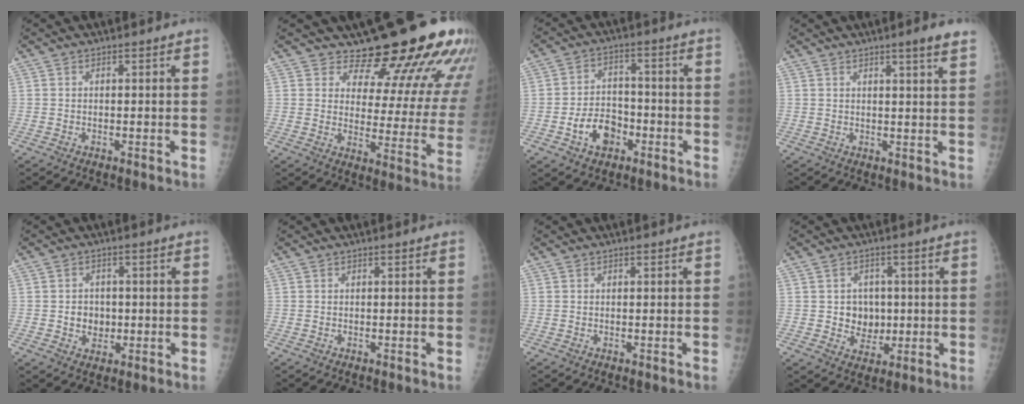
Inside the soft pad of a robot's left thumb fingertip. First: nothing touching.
{"total": 18.6, "force": [15.5, 6.3, 8.0], "torque": [-0.062, -0.108, 0.189]}
{"total": 8.2, "force": [-3.5, 5.8, 4.5], "torque": [-0.055, 0.028, -0.059]}
{"total": 4.6, "force": [3.1, -0.1, 3.3], "torque": [-0.044, -0.014, 0.041]}
{"total": 4.1, "force": [-0.4, 3.6, 2.0], "torque": [-0.009, 0.006, -0.002]}
{"total": 0.0}
{"total": 0.0}
{"total": 6.1, "force": [0.2, 5.4, 2.8], "torque": [-0.007, 0.002, 0.008]}